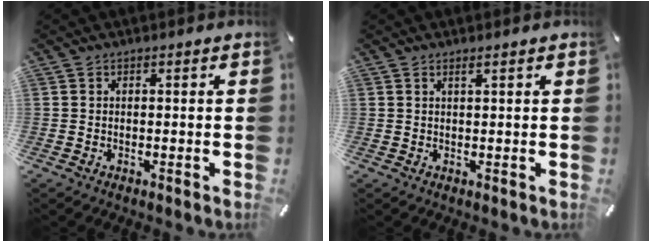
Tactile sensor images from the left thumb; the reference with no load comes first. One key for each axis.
{"total": 1.3, "fx": 0.7, "fy": 0.2, "fz": 1.0, "tx": -0.021, "ty": 0.000, "tz": 0.012}